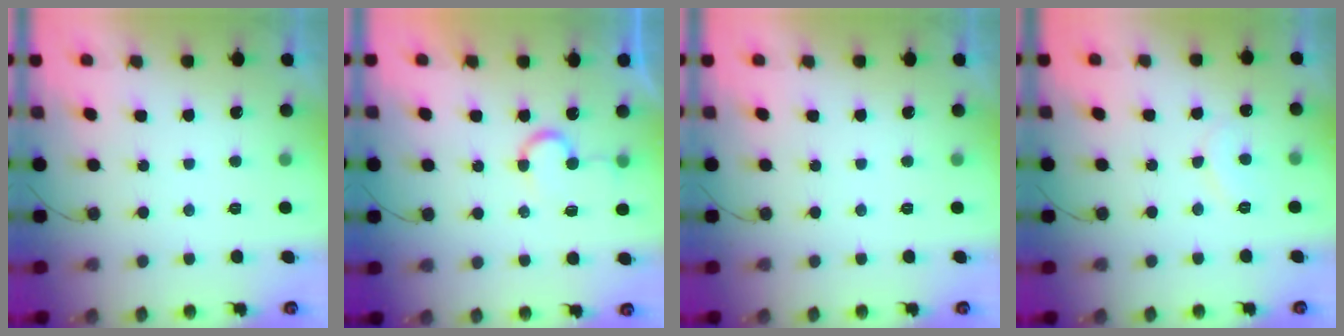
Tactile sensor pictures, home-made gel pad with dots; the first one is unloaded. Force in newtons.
{"total": 7.6, "press": 7.6, "slide": 0.6}
{"total": 0.0}
{"total": 6.5, "press": 6.5, "slide": 0.7}